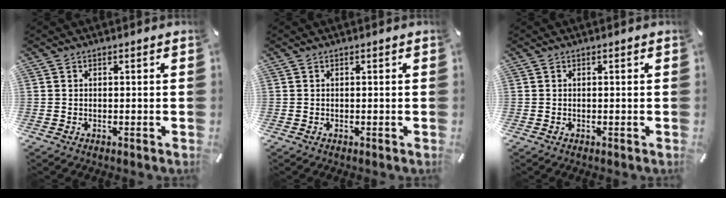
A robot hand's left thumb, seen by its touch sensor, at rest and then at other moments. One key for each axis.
{"total": 0.0}
{"total": 0.0}